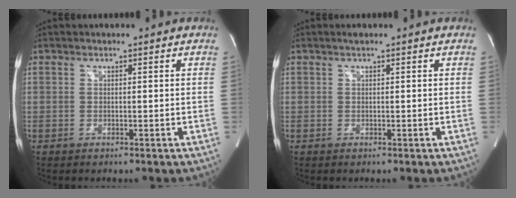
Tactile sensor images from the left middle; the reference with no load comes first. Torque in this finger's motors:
{"motor_torque": [0.15, -0.07, -0.02, 0.02]}